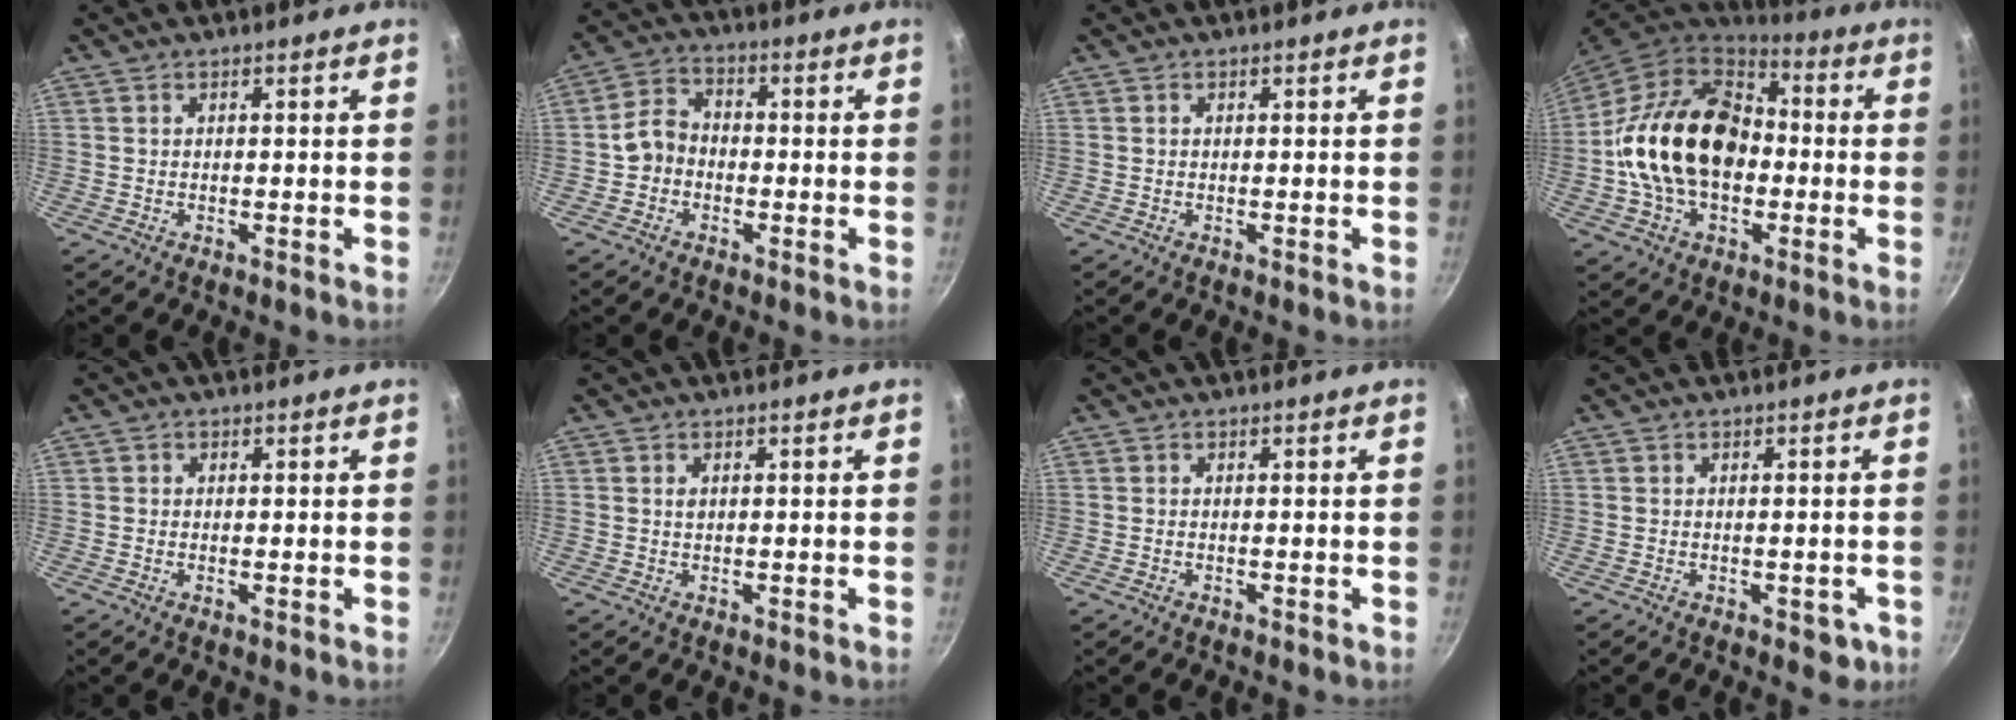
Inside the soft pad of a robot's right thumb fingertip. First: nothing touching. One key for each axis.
{"total": 5.8, "fx": -1.3, "fy": 4.8, "fz": 3.0, "tx": -0.031, "ty": 0.023, "tz": -0.039}
{"total": 0.0}
{"total": 22.8, "fx": -1.3, "fy": 15.9, "fz": 16.3, "tx": -0.269, "ty": 0.044, "tz": -0.032}
{"total": 0.8, "fx": 0.0, "fy": 0.7, "fz": 0.4, "tx": -0.008, "ty": 0.001, "tz": -0.003}
{"total": 0.9, "fx": 0.3, "fy": 0.7, "fz": 0.6, "tx": -0.008, "ty": 0.001, "tz": 0.005}
{"total": 0.0}
{"total": 3.2, "fx": -1.2, "fy": 1.8, "fz": 2.2, "tx": -0.012, "ty": 0.006, "tz": -0.009}